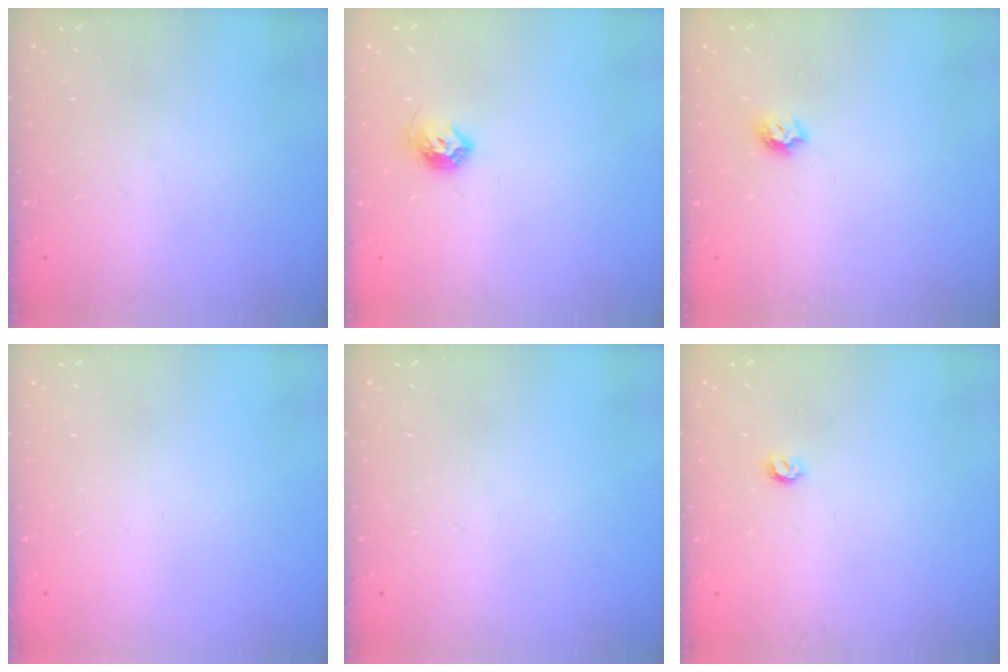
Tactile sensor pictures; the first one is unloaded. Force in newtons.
{"total": 7.6, "press": 7.5, "slide": 1.1}
{"total": 5.7, "press": 5.6, "slide": 0.8}
{"total": 0.0}
{"total": 0.0}
{"total": 3.5, "press": 3.5, "slide": 0.3}